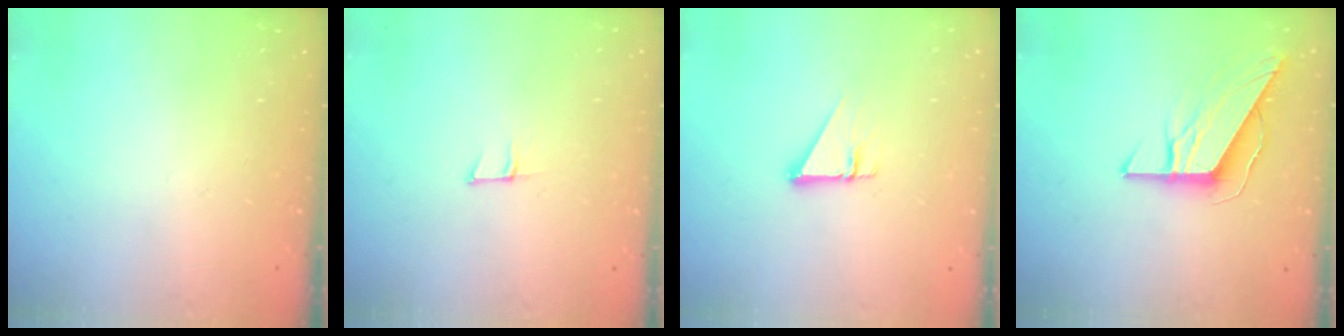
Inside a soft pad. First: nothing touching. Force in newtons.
{"total": 5.5, "press": 5.4, "slide": 0.8}
{"total": 2.7, "press": 2.7, "slide": 0.2}
{"total": 8.8, "press": 8.8, "slide": 0.4}